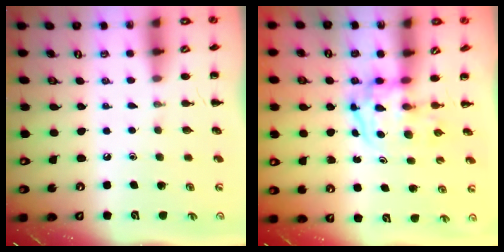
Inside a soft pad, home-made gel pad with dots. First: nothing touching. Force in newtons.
{"total": 3.6, "press": 3.5, "slide": 0.5}